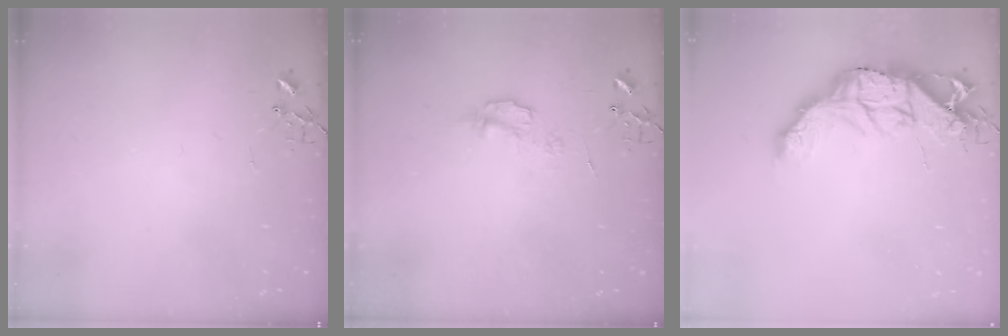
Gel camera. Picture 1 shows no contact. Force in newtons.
{"total": 5.1, "press": 5.0, "slide": 0.7}
{"total": 16.7, "press": 16.6, "slide": 1.4}